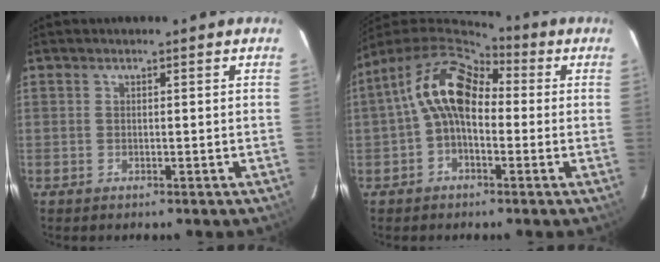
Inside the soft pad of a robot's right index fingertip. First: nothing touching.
{"total": 10.6, "force": [0.7, 6.4, 8.5], "torque": [-0.151, 0.032, 0.002]}